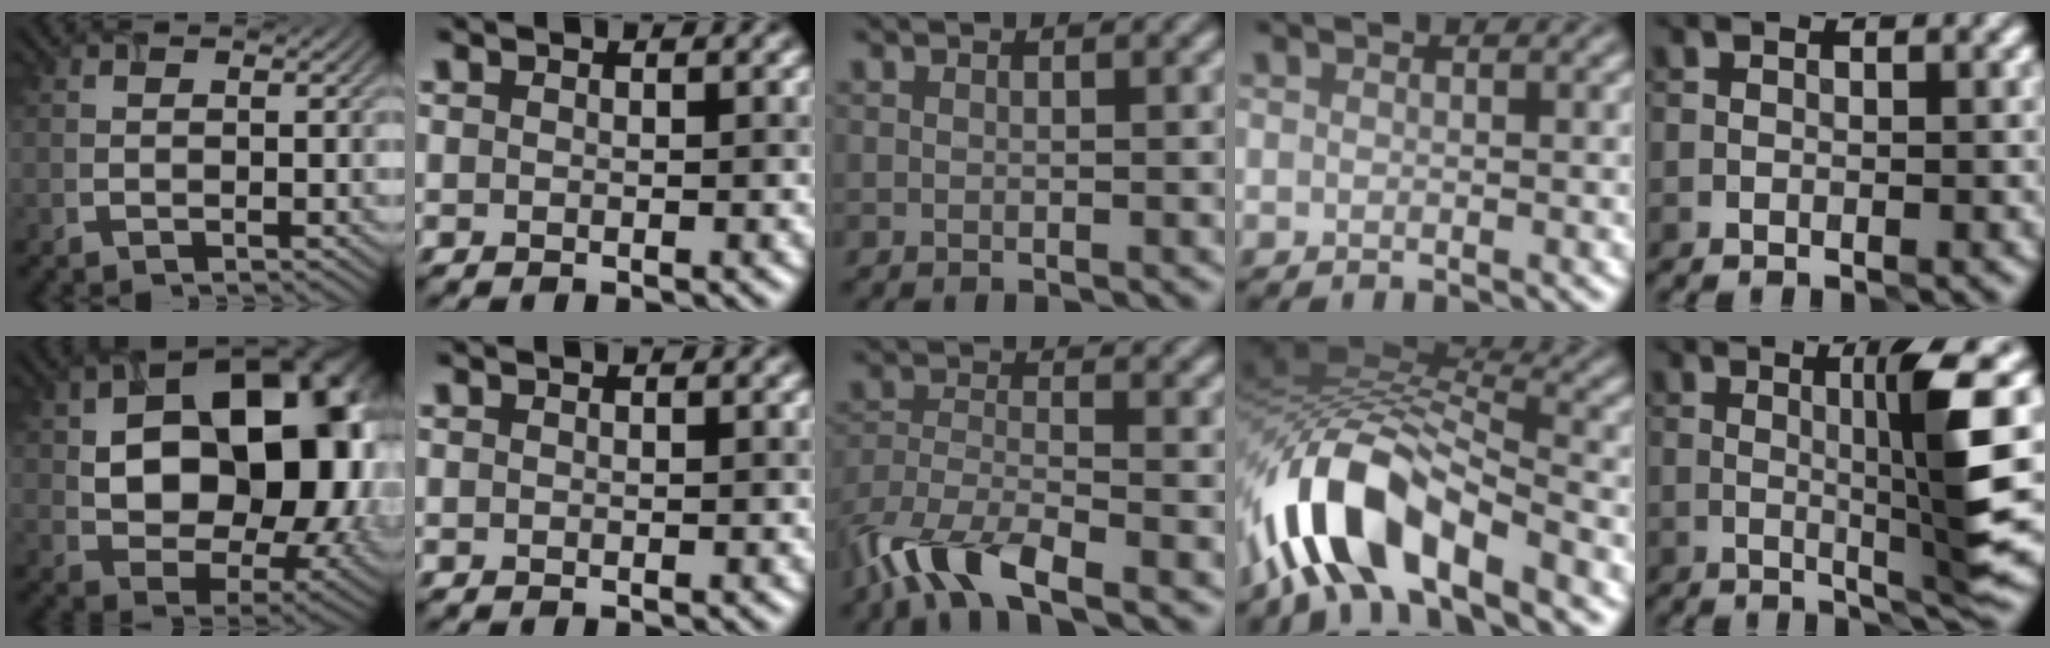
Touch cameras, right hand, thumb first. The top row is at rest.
{"thumb": {"total": 17.6, "force": [1.5, 11.8, 12.9], "torque": [-0.184, -0.014, 0.043]}, "middle": {"total": 6.8, "force": [-4.9, 2.0, 4.3], "torque": [-0.086, -0.008, -0.102]}, "ring": {"total": 11.2, "force": [-5.2, 4.7, 8.8], "torque": [-0.166, 0.022, -0.109]}, "little": {"total": 7.0, "force": [0.7, 0.2, 6.9], "torque": [-0.117, 0.000, 0.022]}}